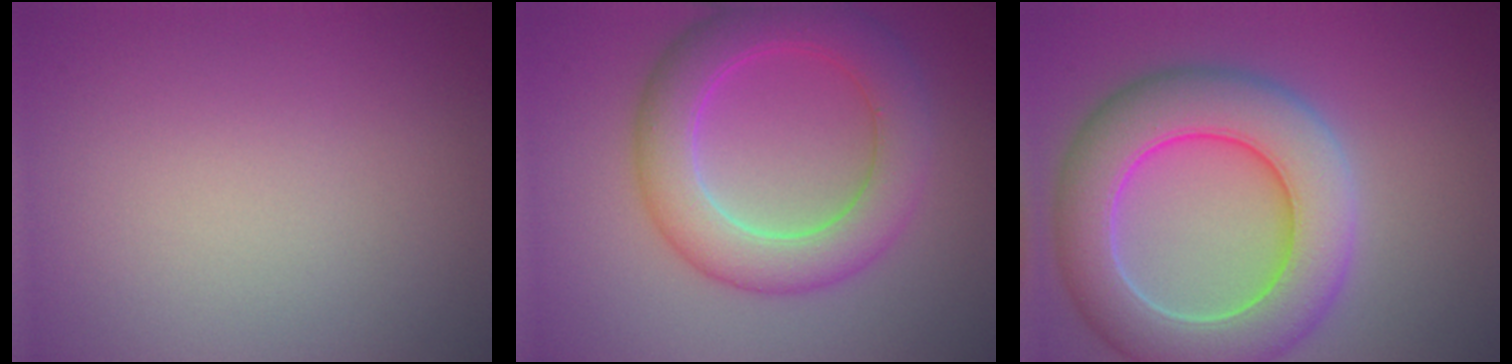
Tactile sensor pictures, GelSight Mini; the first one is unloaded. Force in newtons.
{"total": 6.6, "press": 6.6, "slide": 0.3}
{"total": 9.2, "press": 9.2, "slide": 0.6}